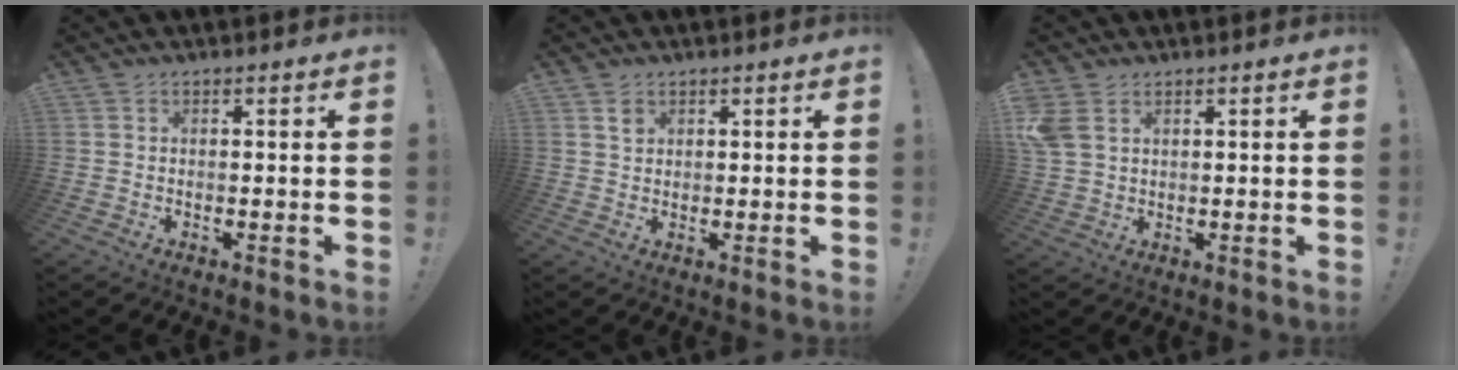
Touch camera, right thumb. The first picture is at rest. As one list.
[{"total": 2.2, "force": [1.3, 1.6, 0.8], "torque": [0.005, -0.009, 0.021]}, {"total": 5.7, "force": [2.4, 3.8, 3.5], "torque": [-0.071, 0.000, 0.051]}]